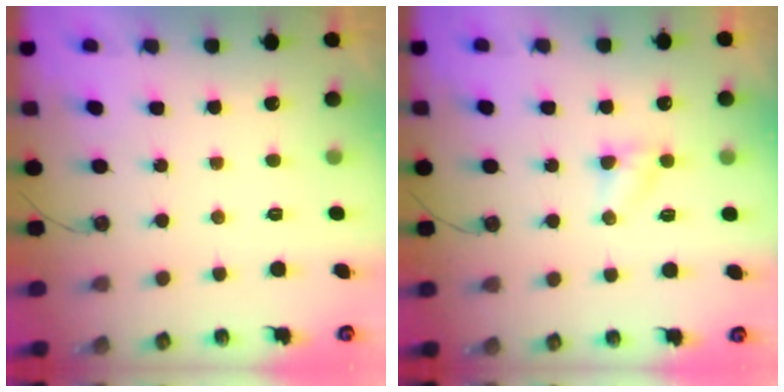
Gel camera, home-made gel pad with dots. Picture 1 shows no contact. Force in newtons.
{"total": 3.3, "press": 3.3, "slide": 0.3}